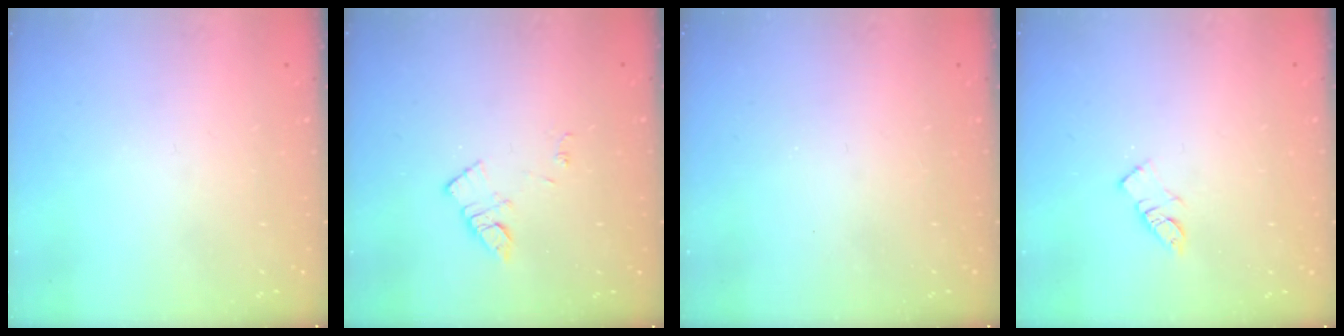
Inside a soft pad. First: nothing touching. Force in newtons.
{"total": 6.5, "press": 6.4, "slide": 0.7}
{"total": 1.6, "press": 1.6, "slide": 0.2}
{"total": 6.1, "press": 6.1, "slide": 0.1}